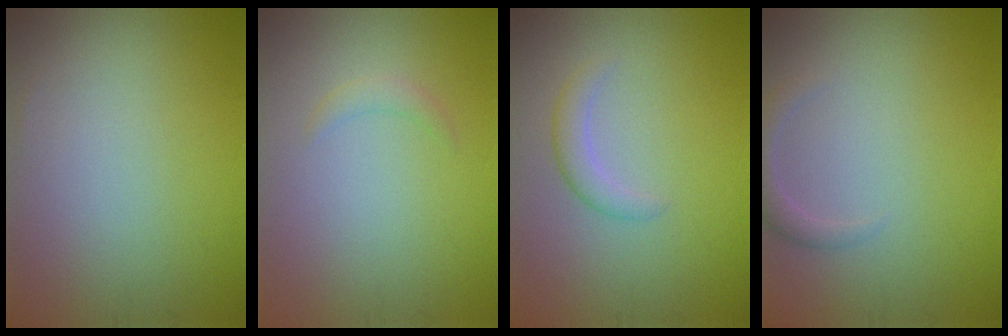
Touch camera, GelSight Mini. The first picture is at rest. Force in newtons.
{"total": 1.0, "press": 1.0, "slide": 0.1}
{"total": 1.7, "press": 1.7, "slide": 0.1}
{"total": 1.6, "press": 1.6, "slide": 0.1}